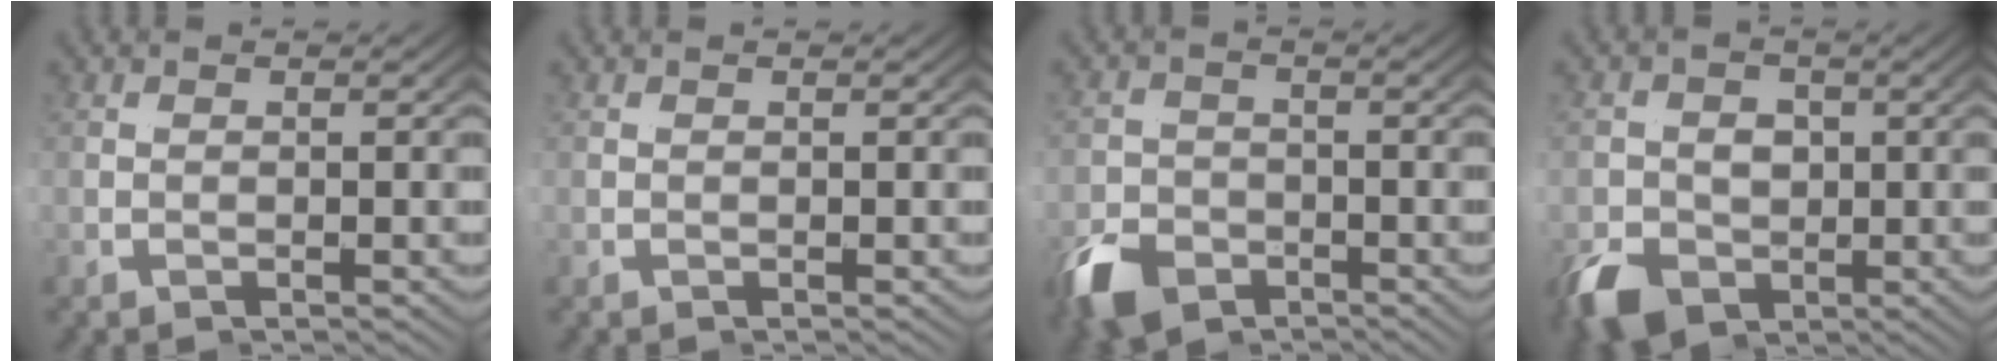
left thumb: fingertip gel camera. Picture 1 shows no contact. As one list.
[{"total": 0.0}, {"total": 6.0, "force": [-2.6, 4.5, 3.1], "torque": [-0.063, -0.016, -0.044]}, {"total": 10.3, "force": [-1.2, 7.6, 6.8], "torque": [-0.099, -0.014, -0.022]}]